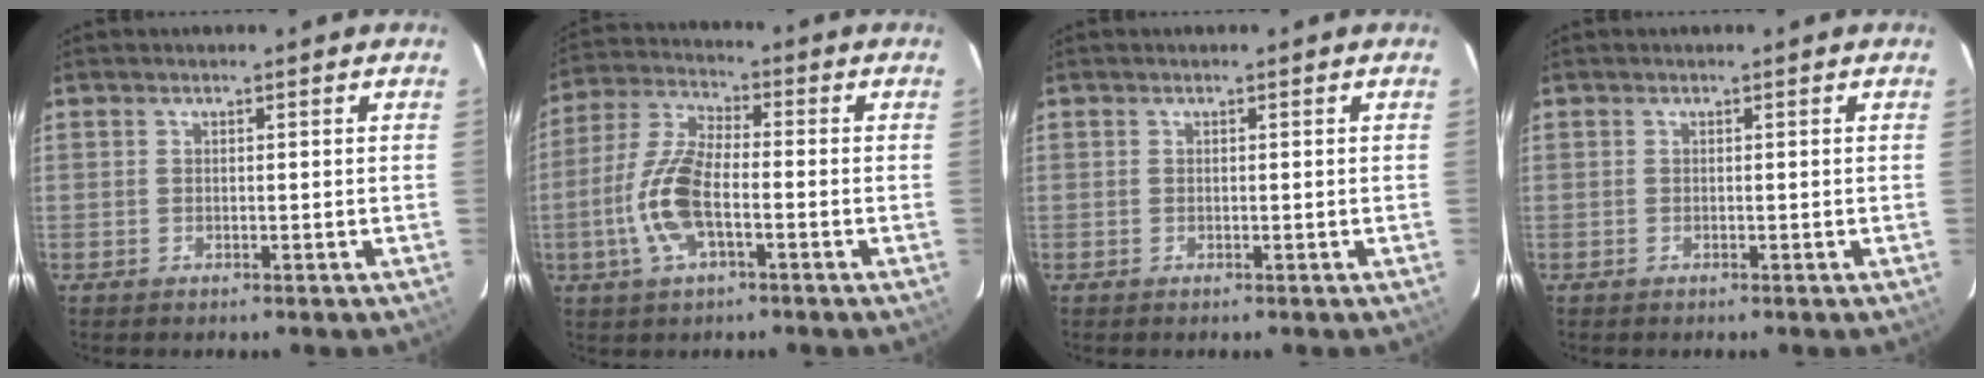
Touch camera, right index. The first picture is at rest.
{"total": 11.3, "force": [-3.2, 4.3, 10.0], "torque": [-0.219, 0.004, -0.068]}
{"total": 0.0}
{"total": 0.0}